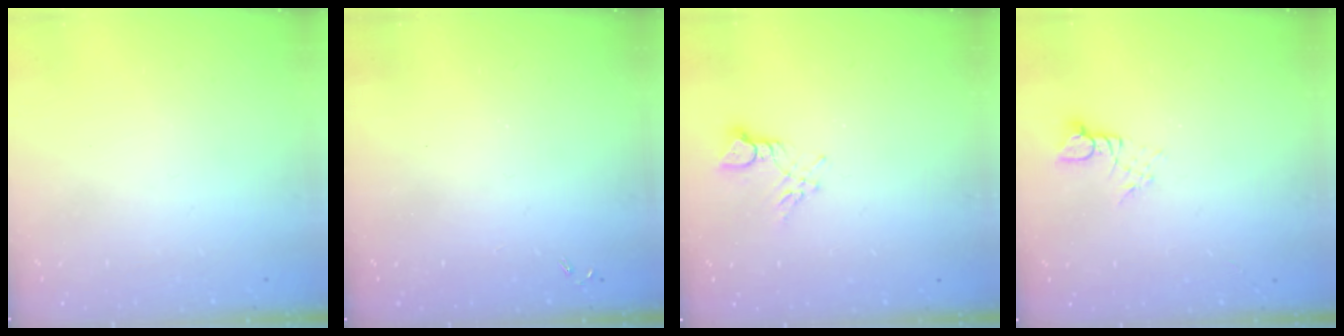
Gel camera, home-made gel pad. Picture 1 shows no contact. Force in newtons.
{"total": 0.0}
{"total": 4.5, "press": 4.4, "slide": 0.5}
{"total": 2.7, "press": 2.7, "slide": 0.3}